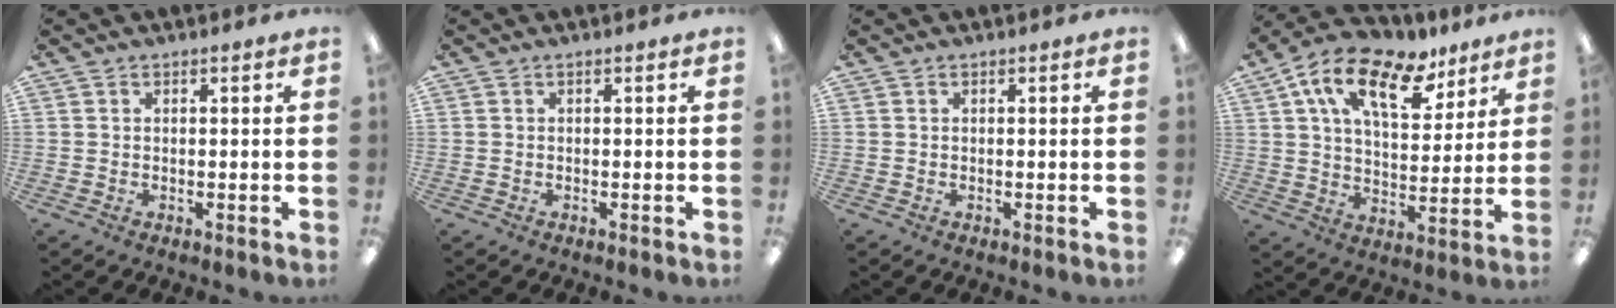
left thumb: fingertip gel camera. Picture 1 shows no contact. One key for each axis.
{"total": 0.0}
{"total": 0.0}
{"total": 17.1, "fx": 9.8, "fy": 8.4, "fz": 11.1, "tx": -0.188, "ty": -0.035, "tz": 0.169}